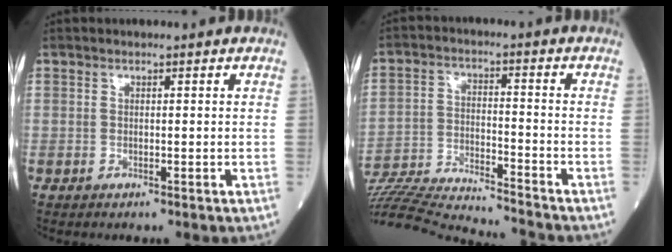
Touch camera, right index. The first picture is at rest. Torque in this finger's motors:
{"motor_torque": [-2.11, -0.03, -1.05, -0.21]}